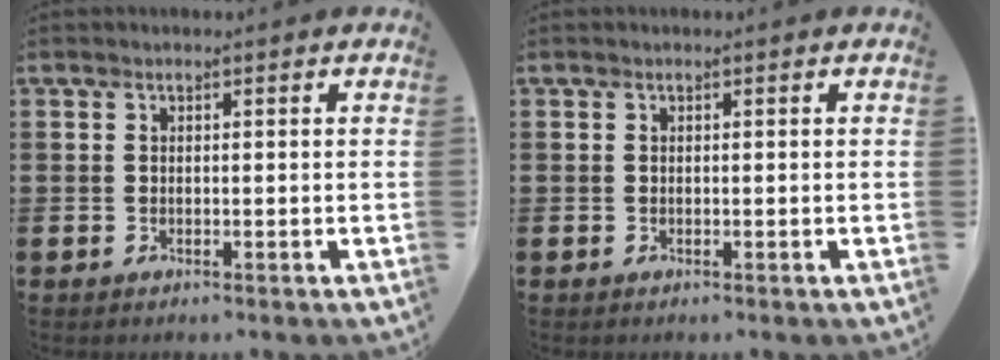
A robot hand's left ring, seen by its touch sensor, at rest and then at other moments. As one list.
[{"total": 0.0}]